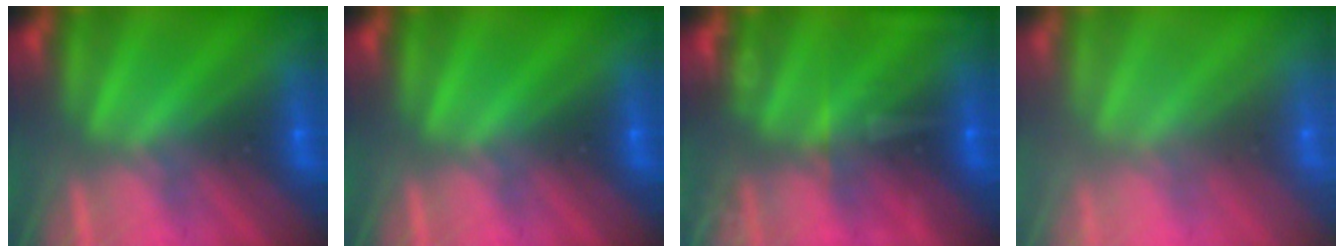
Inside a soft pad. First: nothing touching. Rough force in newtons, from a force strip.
{"total": 0.0}
{"total": 7.5}
{"total": 7.6}